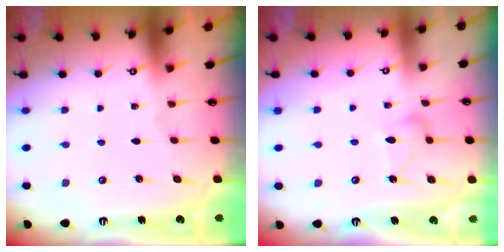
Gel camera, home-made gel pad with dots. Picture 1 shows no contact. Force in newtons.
{"total": 8.7, "press": 8.7, "slide": 0.4}